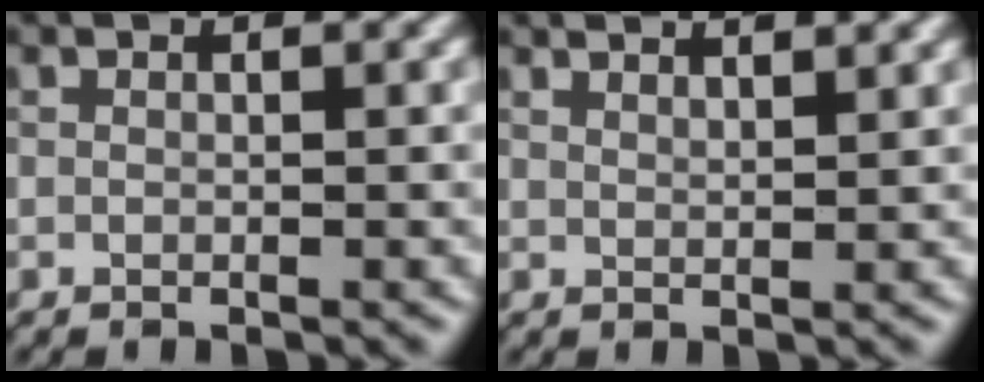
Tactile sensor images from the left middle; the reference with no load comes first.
{"total": 3.1, "force": [2.4, 1.1, 1.6], "torque": [0.004, 0.013, 0.010]}